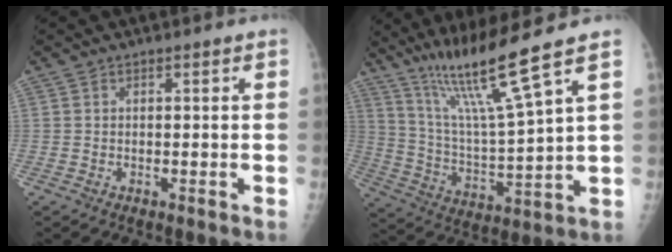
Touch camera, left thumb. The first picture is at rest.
{"total": 14.7, "force": [10.5, -1.2, 10.3], "torque": [-0.178, -0.061, 0.197]}